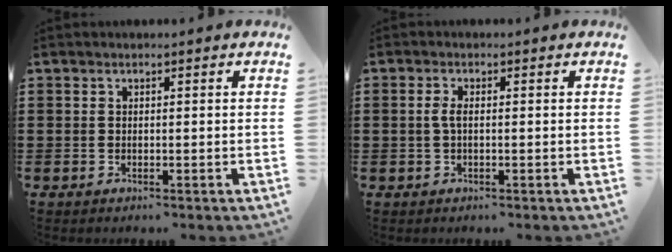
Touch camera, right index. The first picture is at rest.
{"total": 2.0, "force": [-0.2, 0.7, 1.9], "torque": [-0.050, -0.005, -0.010]}